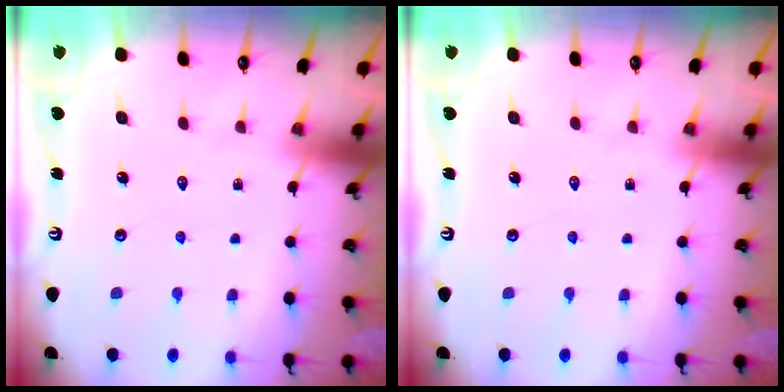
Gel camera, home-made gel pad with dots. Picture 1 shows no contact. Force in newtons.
{"total": 0.0}